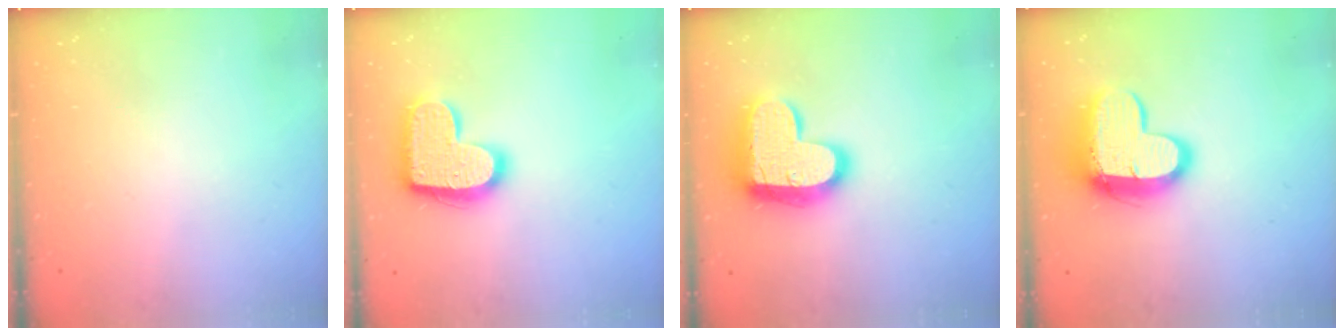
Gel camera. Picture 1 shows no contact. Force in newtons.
{"total": 17.2, "press": 17.2, "slide": 0.9}
{"total": 17.7, "press": 17.7, "slide": 1.3}
{"total": 13.7, "press": 13.6, "slide": 1.3}